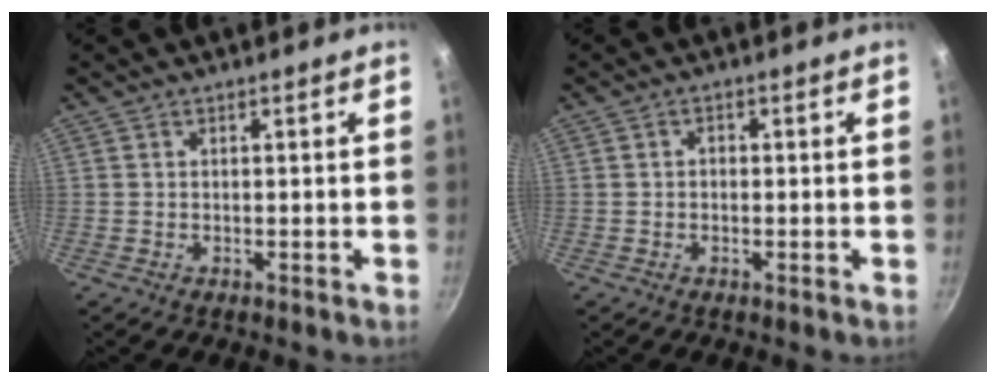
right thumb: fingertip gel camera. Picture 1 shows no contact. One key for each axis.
{"total": 1.1, "fx": -0.2, "fy": 0.9, "fz": 0.6, "tx": -0.010, "ty": 0.006, "tz": -0.005}